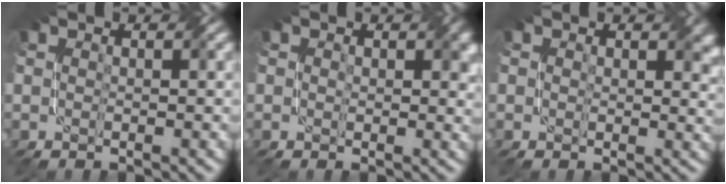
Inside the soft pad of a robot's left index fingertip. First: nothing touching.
{"total": 2.2, "force": [0.7, 1.5, 1.5], "torque": [-0.018, -0.003, 0.009]}
{"total": 2.7, "force": [1.2, 1.9, 1.6], "torque": [-0.018, -0.006, 0.014]}